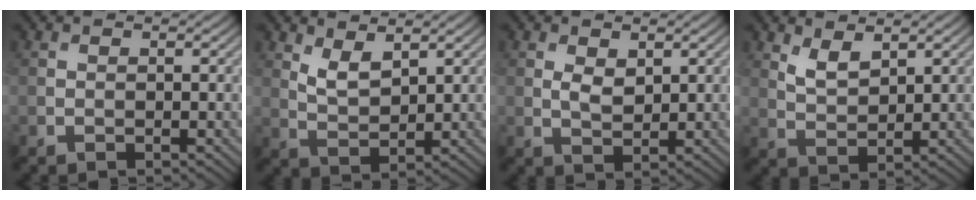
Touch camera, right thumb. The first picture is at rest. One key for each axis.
{"total": 3.7, "fx": 2.3, "fy": 1.6, "fz": 2.4, "tx": -0.056, "ty": -0.011, "tz": 0.049}
{"total": 2.5, "fx": 0.9, "fy": 1.4, "fz": 1.9, "tx": -0.043, "ty": -0.006, "tz": 0.020}
{"total": 3.4, "fx": 2.2, "fy": 1.5, "fz": 2.1, "tx": -0.050, "ty": -0.010, "tz": 0.048}